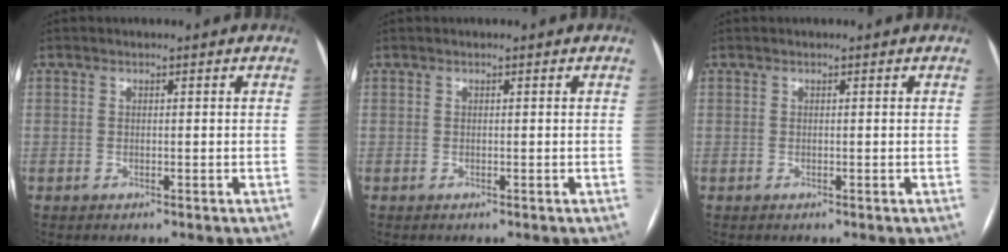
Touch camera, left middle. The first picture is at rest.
{"total": 0.0}
{"total": 0.0}